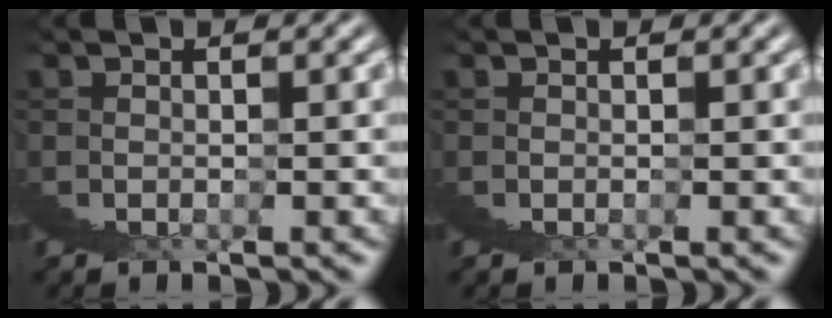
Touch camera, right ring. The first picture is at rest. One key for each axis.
{"total": 0.0}